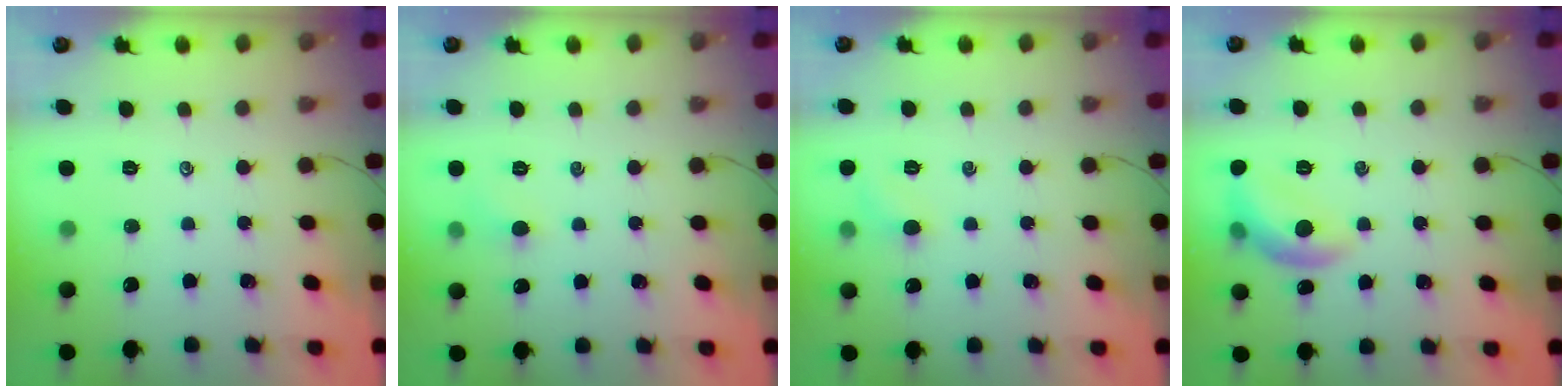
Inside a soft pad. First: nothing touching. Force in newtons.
{"total": 4.5, "press": 4.2, "slide": 1.5}
{"total": 4.8, "press": 4.5, "slide": 1.4}
{"total": 11.1, "press": 11.1, "slide": 0.4}